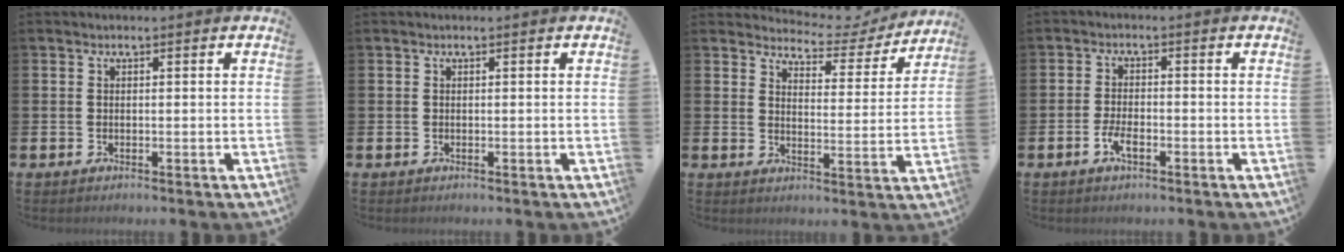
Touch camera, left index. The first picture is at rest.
{"total": 0.0}
{"total": 5.1, "force": [4.8, 1.6, 0.5], "torque": [-0.024, -0.043, 0.077]}
{"total": 2.6, "force": [-1.1, 1.1, 2.1], "torque": [-0.035, 0.001, -0.019]}